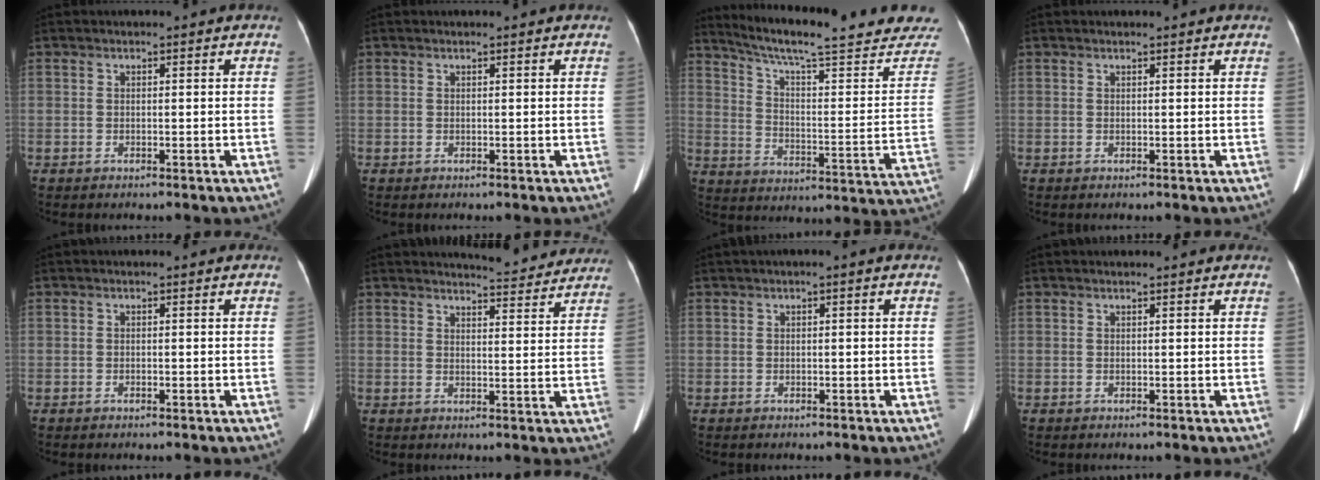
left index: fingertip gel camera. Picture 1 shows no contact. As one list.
[{"total": 0.7, "force": [0.7, 0.0, 0.3], "torque": [-0.008, 0.009, 0.013]}, {"total": 27.2, "force": [24.4, 2.2, 12.0], "torque": [-0.180, -0.074, 0.315]}, {"total": 1.4, "force": [1.3, 0.1, 0.4], "torque": [-0.010, 0.011, 0.020]}, {"total": 0.0}, {"total": 9.3, "force": [9.0, 1.0, 1.7], "torque": [-0.019, -0.010, 0.101]}, {"total": 0.6, "force": [0.0, 0.0, 0.6], "torque": [-0.012, 0.008, 0.004]}, {"total": 1.1, "force": [1.0, 0.0, 0.4], "torque": [-0.009, 0.011, 0.017]}]